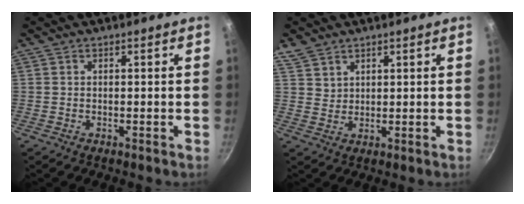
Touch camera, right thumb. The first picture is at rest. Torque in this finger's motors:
{"motor_torque": [-0.66, 0.74, -0.53, 0.51, 0.00]}